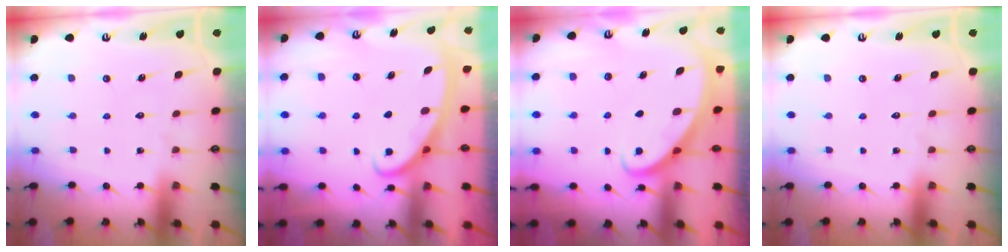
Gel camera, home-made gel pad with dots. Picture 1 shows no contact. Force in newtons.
{"total": 2.8, "press": 2.8, "slide": 0.4}
{"total": 2.6, "press": 2.6, "slide": 0.3}
{"total": 0.0}